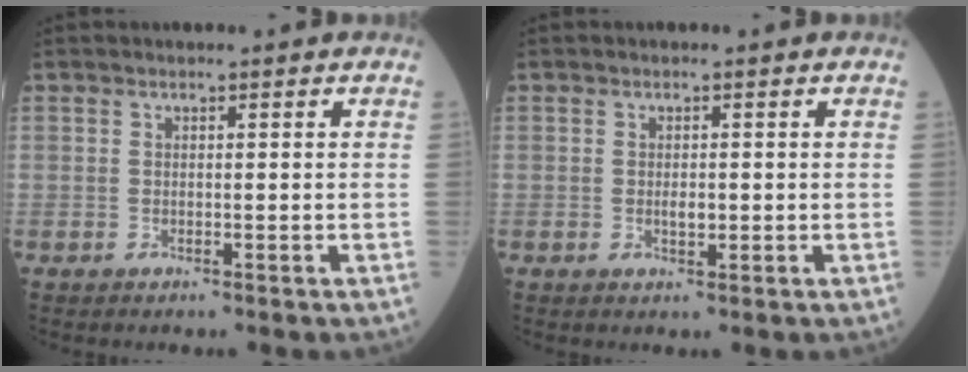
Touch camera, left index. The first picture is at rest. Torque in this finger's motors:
{"motor_torque": [0.26, -0.06, 0.04, 0.03]}